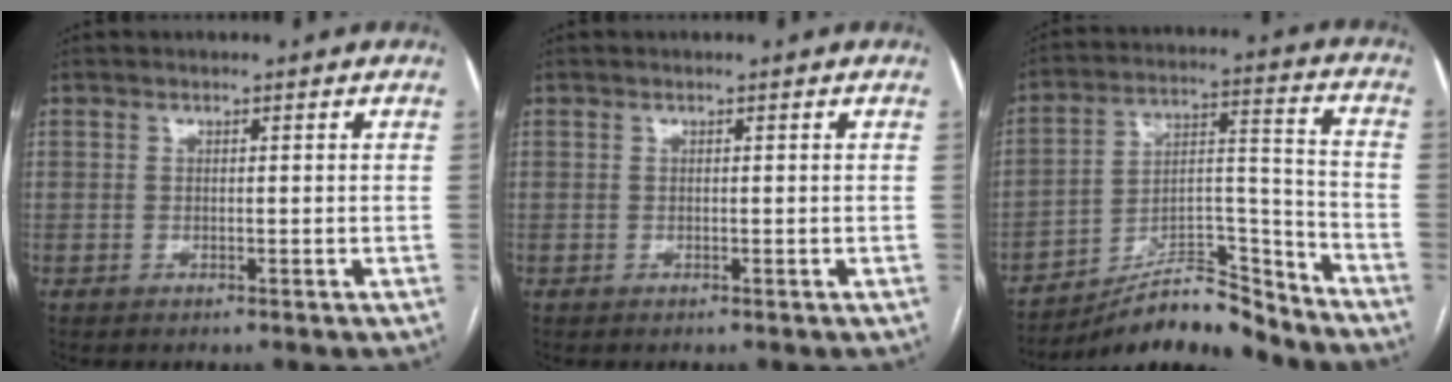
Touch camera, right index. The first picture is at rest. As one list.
[{"total": 0.0}, {"total": 14.5, "force": [-13.6, 2.2, 4.7], "torque": [-0.070, 0.047, -0.233]}]